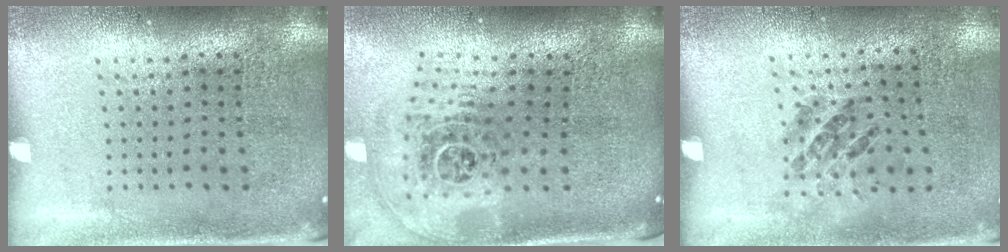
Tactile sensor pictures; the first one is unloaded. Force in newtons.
{"total": 2.6, "press": 1.8, "slide": 1.9}
{"total": 1.1, "press": 0.7, "slide": 0.9}